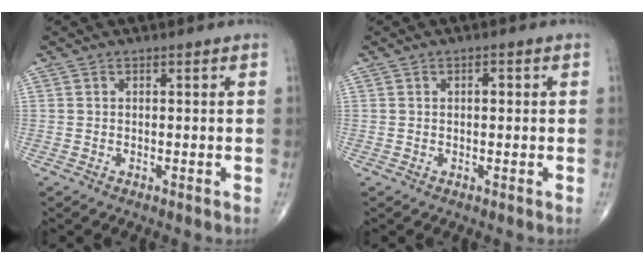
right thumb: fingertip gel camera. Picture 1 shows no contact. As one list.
[{"total": 1.3, "force": [0.2, 0.7, 1.1], "torque": [-0.016, 0.003, 0.003]}]